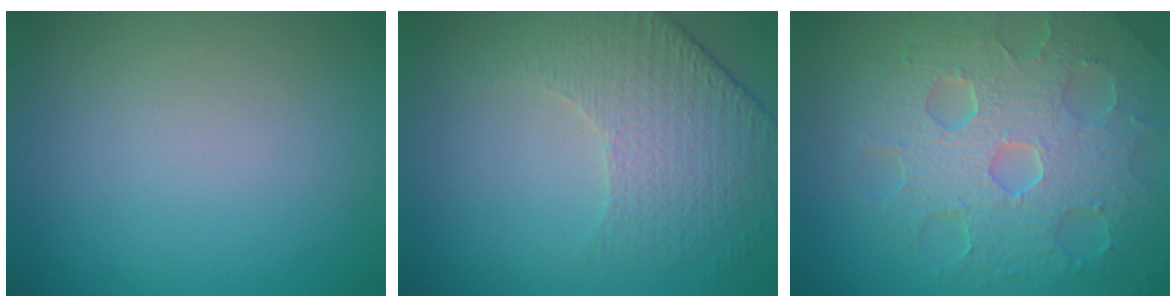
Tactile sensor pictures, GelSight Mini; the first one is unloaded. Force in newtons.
{"total": 4.9, "press": 3.6, "slide": 3.3}
{"total": 8.6, "press": 6.1, "slide": 6.0}